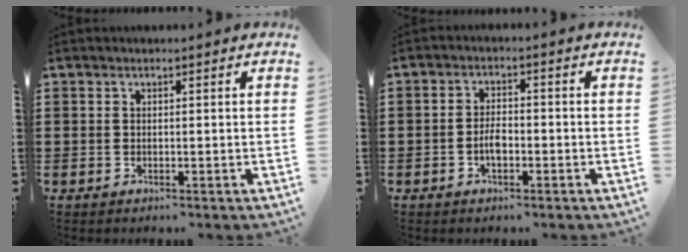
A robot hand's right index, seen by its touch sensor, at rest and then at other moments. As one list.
[{"total": 3.0, "force": [-1.1, 1.5, 2.4], "torque": [-0.054, 0.003, -0.022]}]